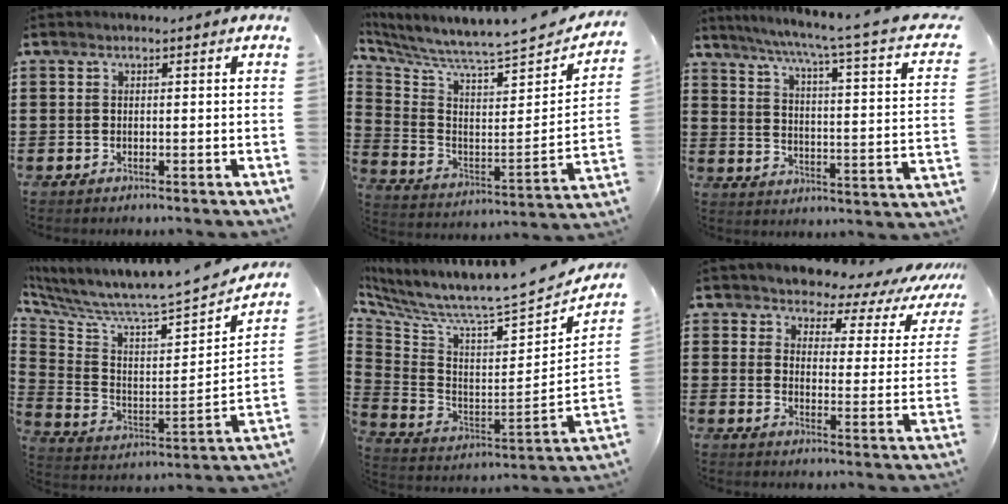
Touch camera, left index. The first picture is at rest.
{"total": 5.5, "force": [5.2, -0.5, 1.8], "torque": [-0.068, -0.067, 0.080]}
{"total": 5.0, "force": [3.7, -1.1, 3.2], "torque": [-0.080, -0.043, 0.049]}
{"total": 5.5, "force": [5.1, -0.6, 1.9], "torque": [-0.068, -0.064, 0.072]}
{"total": 6.1, "force": [5.1, 0.1, 3.5], "torque": [-0.092, -0.061, 0.071]}
{"total": 4.6, "force": [4.0, 1.7, 1.5], "torque": [-0.048, -0.029, 0.062]}